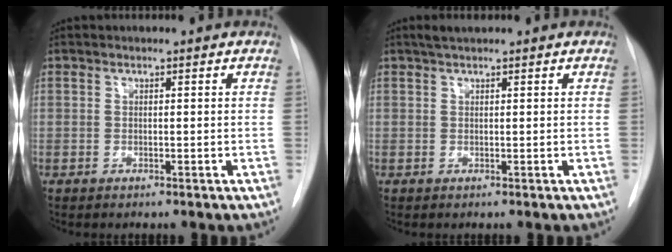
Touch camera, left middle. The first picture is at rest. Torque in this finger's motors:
{"motor_torque": [0.16, -0.15, 0.01, 0.00]}